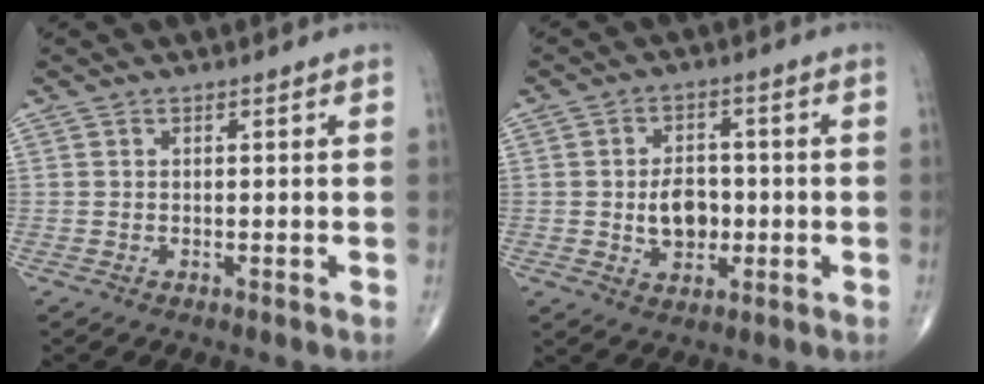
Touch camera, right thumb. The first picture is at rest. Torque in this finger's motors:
{"motor_torque": [0.06, 0.06, 0.10, -0.02, 0.02]}